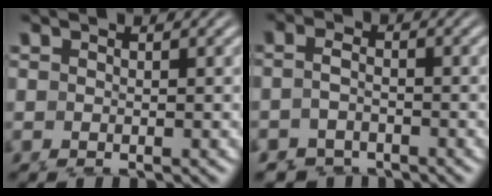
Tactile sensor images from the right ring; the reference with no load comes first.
{"total": 2.9, "force": [-1.8, 2.2, 0.6], "torque": [-0.013, -0.011, -0.029]}